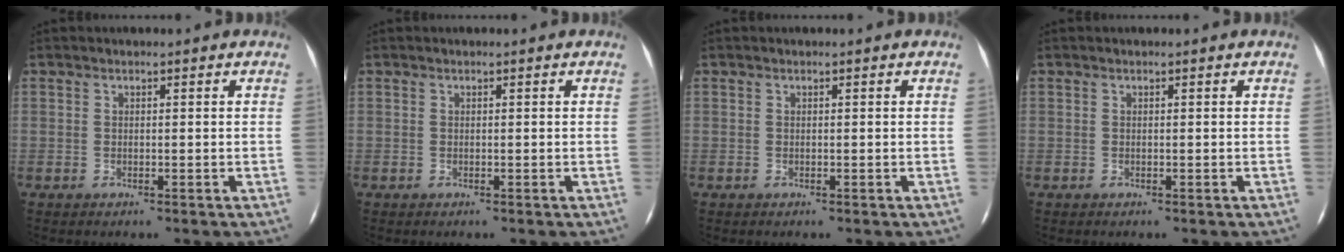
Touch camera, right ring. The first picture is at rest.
{"total": 0.0}
{"total": 0.0}
{"total": 0.0}